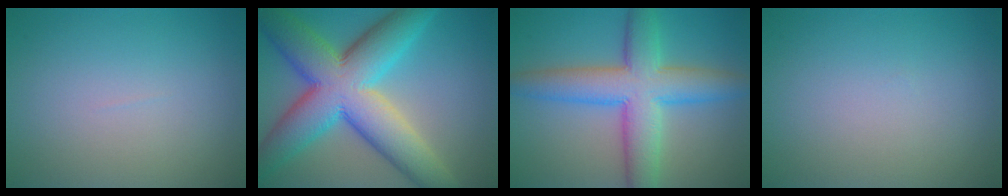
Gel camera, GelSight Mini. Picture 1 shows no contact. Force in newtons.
{"total": 12.8, "press": 12.7, "slide": 0.6}
{"total": 8.3, "press": 8.3, "slide": 0.1}
{"total": 0.0}